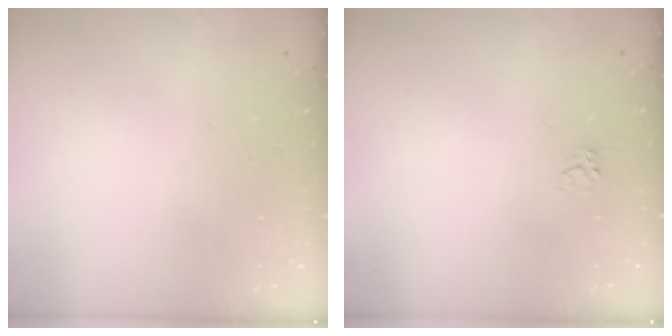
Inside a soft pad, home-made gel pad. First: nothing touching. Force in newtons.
{"total": 2.4, "press": 2.3, "slide": 0.5}